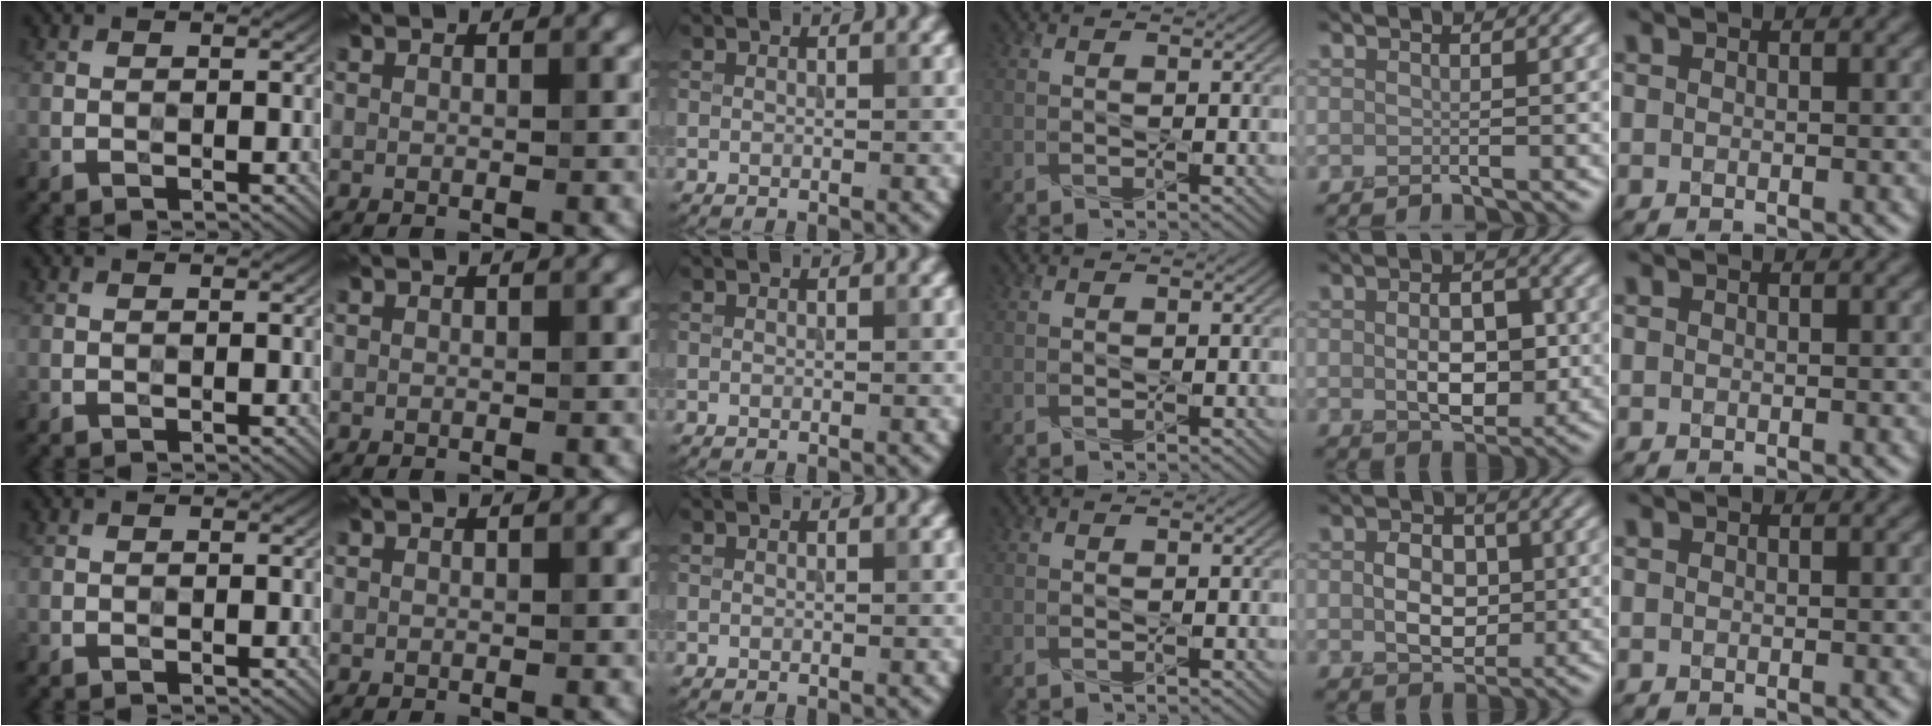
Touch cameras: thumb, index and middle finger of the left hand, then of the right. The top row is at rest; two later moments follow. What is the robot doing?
{"motion": "press", "object": "joystick"}